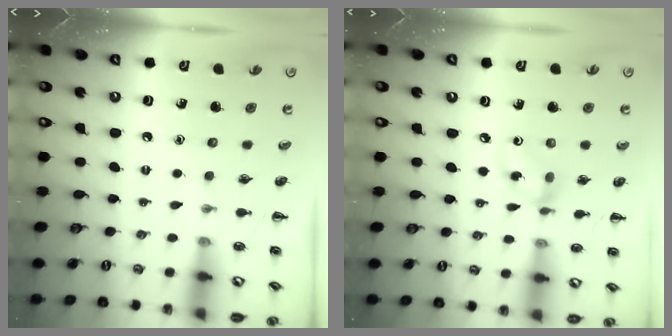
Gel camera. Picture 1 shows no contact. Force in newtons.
{"total": 5.4, "press": 5.3, "slide": 1.2}